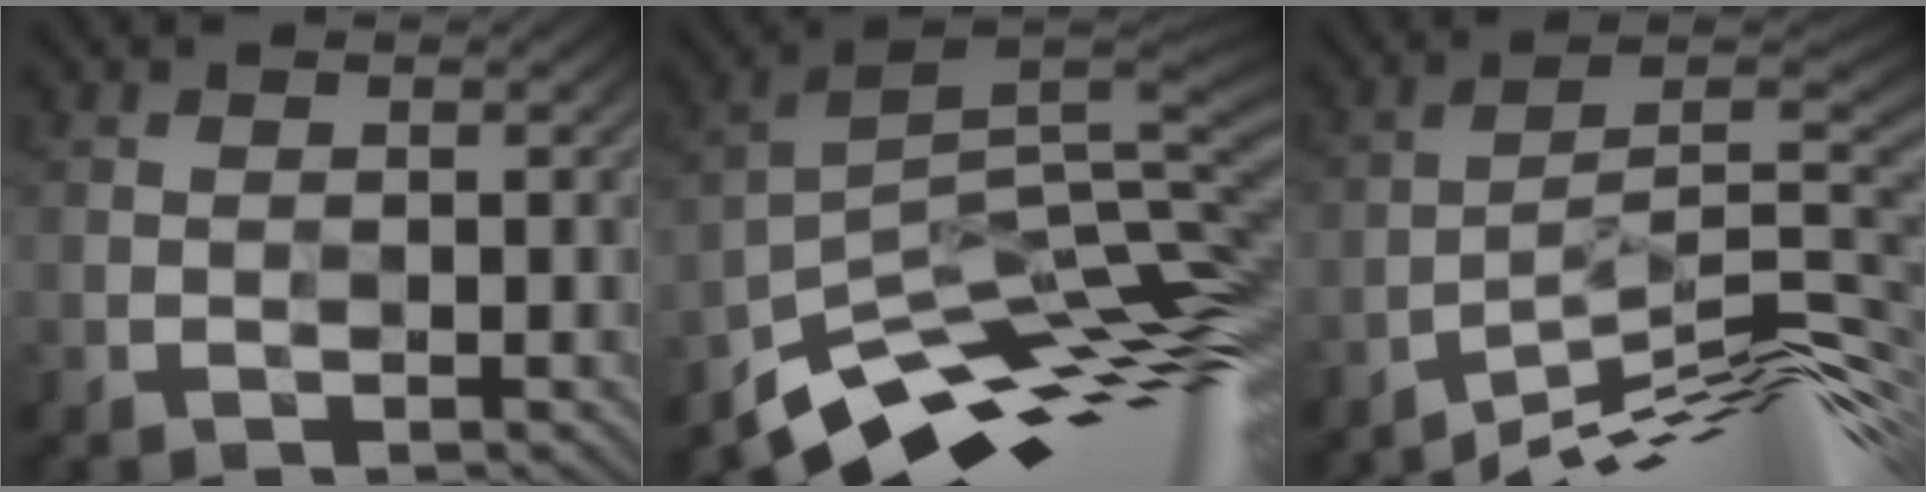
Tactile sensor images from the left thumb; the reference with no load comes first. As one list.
[{"total": 11.9, "force": [-7.2, 4.1, 8.5], "torque": [-0.159, -0.003, -0.125]}, {"total": 11.6, "force": [-8.5, 1.4, 7.8], "torque": [-0.111, 0.013, -0.149]}]